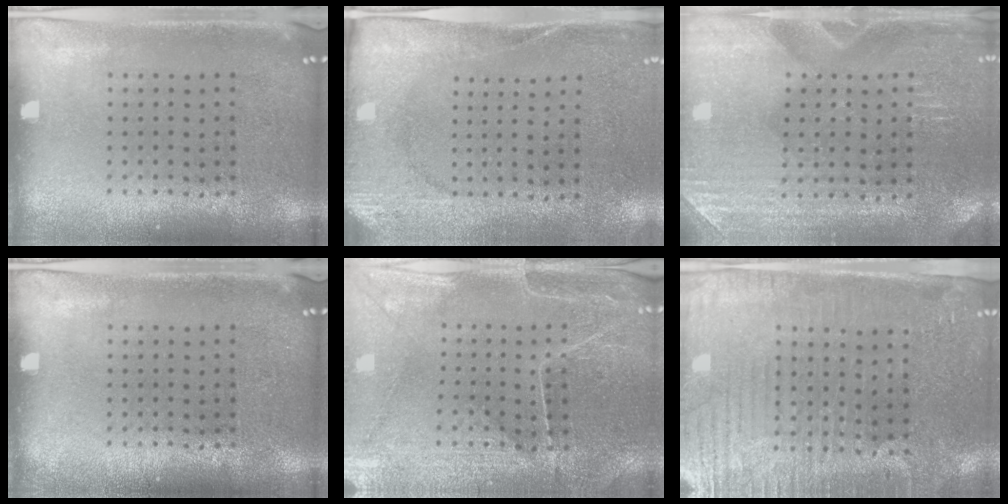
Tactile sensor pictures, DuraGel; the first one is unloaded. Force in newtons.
{"total": 2.6, "press": 2.1, "slide": 1.6}
{"total": 3.0, "press": 3.0, "slide": 0.2}
{"total": 0.0}
{"total": 1.1, "press": 1.0, "slide": 0.4}
{"total": 3.7, "press": 3.5, "slide": 1.4}